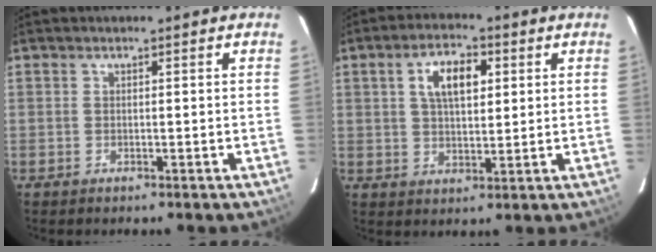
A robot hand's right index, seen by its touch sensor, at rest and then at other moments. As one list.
[{"total": 7.7, "force": [2.4, 3.8, 6.2], "torque": [-0.110, 0.018, 0.044]}]